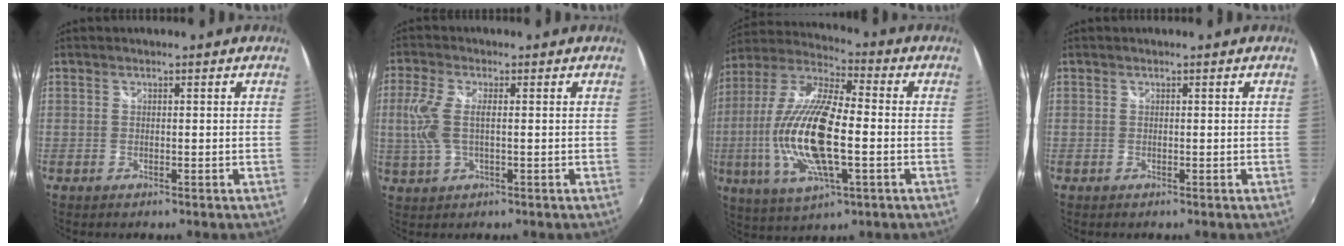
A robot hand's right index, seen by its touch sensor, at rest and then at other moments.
{"total": 6.2, "force": [0.3, 2.5, 5.7], "torque": [-0.132, 0.001, 0.009]}
{"total": 20.1, "force": [-3.1, 6.6, 18.7], "torque": [-0.381, -0.010, -0.062]}
{"total": 0.0}